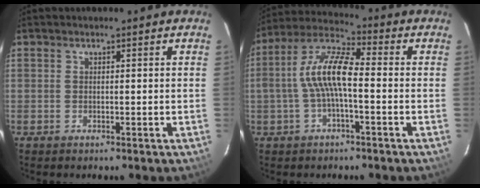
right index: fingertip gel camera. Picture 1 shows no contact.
{"total": 9.8, "force": [-1.2, 3.0, 9.3], "torque": [-0.195, 0.018, -0.025]}